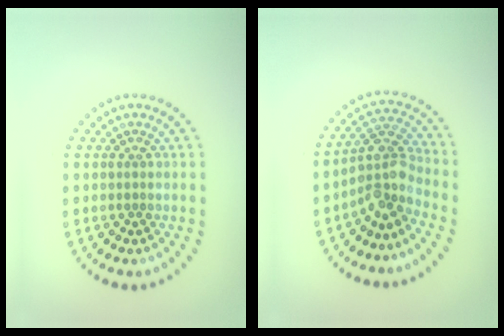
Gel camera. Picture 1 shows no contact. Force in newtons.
{"total": 3.8, "press": 2.9, "slide": 2.6}